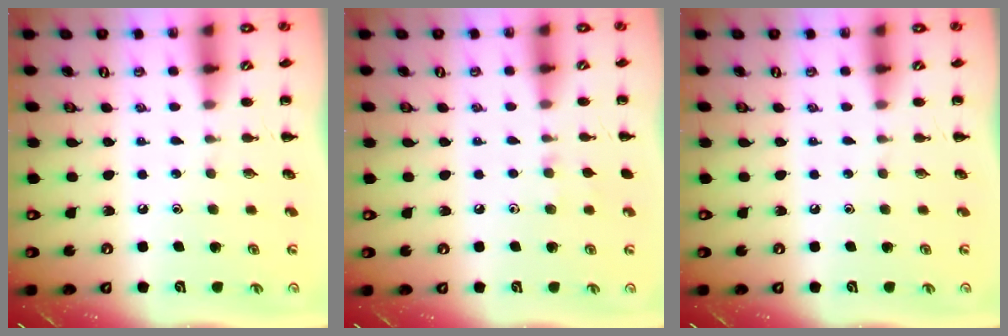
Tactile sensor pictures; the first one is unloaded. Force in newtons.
{"total": 4.6, "press": 4.2, "slide": 1.7}
{"total": 0.0}